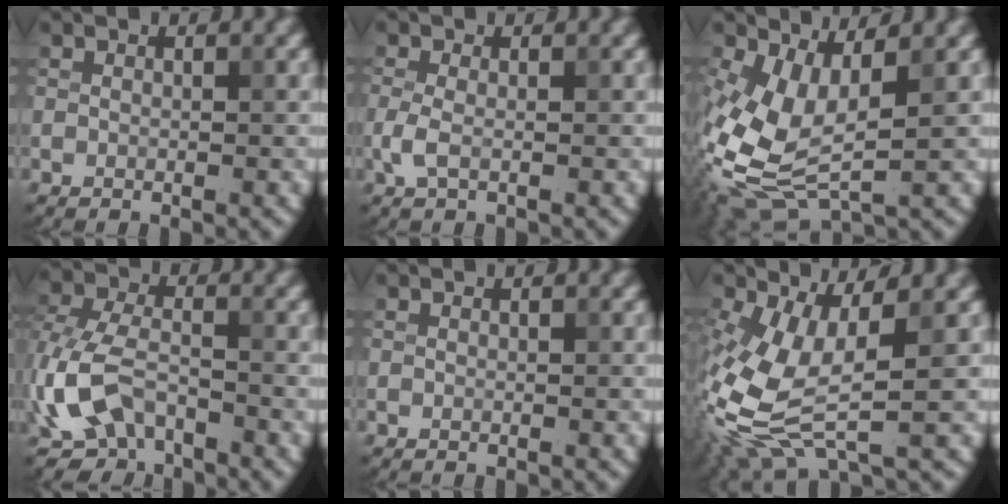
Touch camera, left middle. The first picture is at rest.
{"total": 1.6, "force": [-0.4, 0.7, 1.4], "torque": [-0.034, -0.001, -0.013]}
{"total": 7.4, "force": [-0.9, 3.9, 6.3], "torque": [-0.162, -0.008, -0.019]}
{"total": 6.3, "force": [-2.8, 3.8, 4.1], "torque": [-0.090, 0.001, -0.067]}
{"total": 0.0}
{"total": 7.8, "force": [-1.3, 3.5, 6.8], "torque": [-0.175, -0.007, -0.027]}